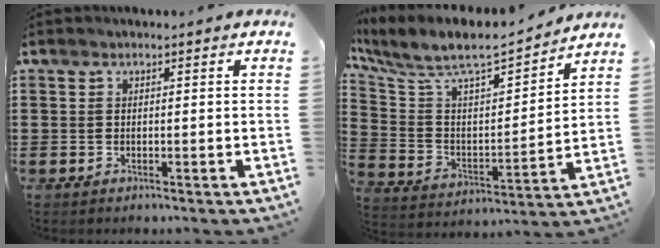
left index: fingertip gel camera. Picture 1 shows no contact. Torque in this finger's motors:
{"motor_torque": [2.14, 0.00, 0.32, 0.21]}